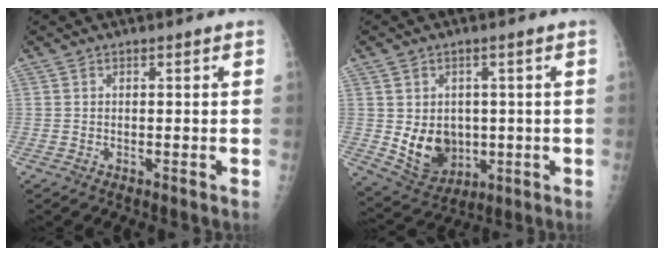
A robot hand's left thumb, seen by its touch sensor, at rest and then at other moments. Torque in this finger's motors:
{"motor_torque": [0.94, 1.00, 0.91, 0.12, 0.10]}